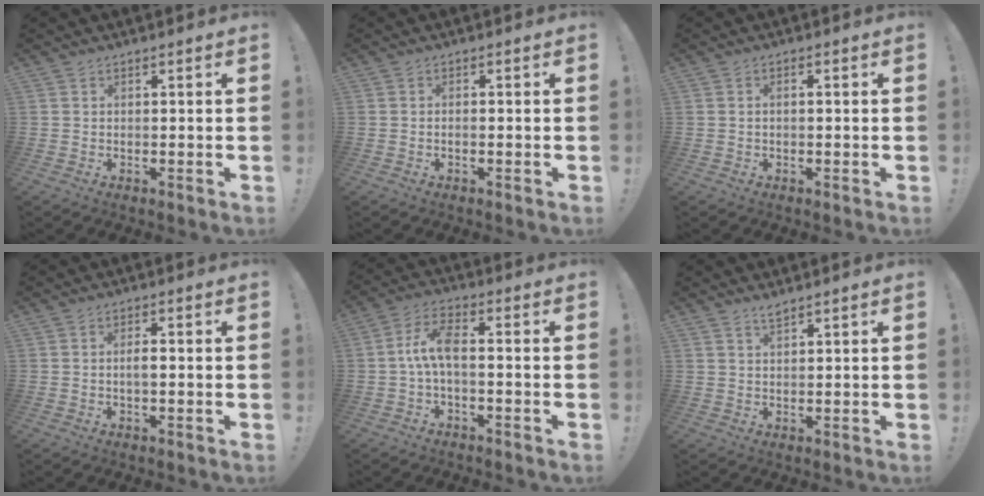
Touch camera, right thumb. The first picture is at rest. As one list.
[{"total": 0.9, "force": [-0.6, 0.1, 0.6], "torque": [-0.011, 0.002, -0.011]}, {"total": 1.1, "force": [-0.5, 0.4, 0.9], "torque": [-0.021, 0.005, -0.009]}, {"total": 2.7, "force": [-0.5, 0.9, 2.5], "torque": [-0.057, 0.005, -0.013]}, {"total": 7.8, "force": [-0.9, 2.9, 7.2], "torque": [-0.144, 0.012, -0.014]}, {"total": 2.1, "force": [1.8, 0.3, 1.0], "torque": [-0.022, -0.007, 0.033]}]